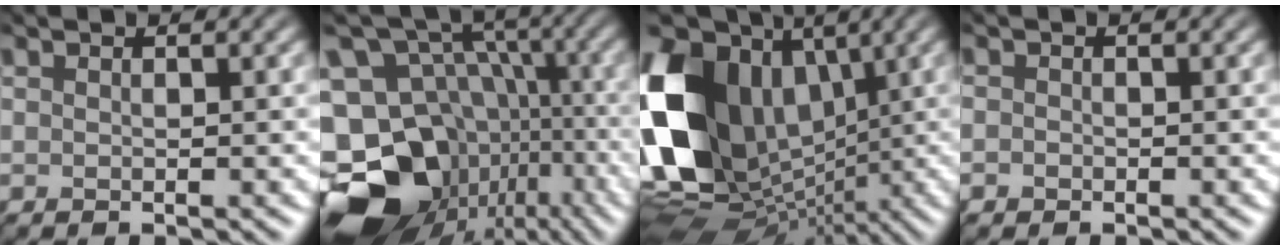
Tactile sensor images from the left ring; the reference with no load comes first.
{"total": 18.3, "force": [-8.6, 14.7, 6.7], "torque": [-0.136, -0.027, -0.122]}
{"total": 16.2, "force": [0.4, 12.0, 10.9], "torque": [-0.254, -0.001, 0.025]}
{"total": 0.9, "force": [-0.7, 0.2, -0.5], "torque": [-0.001, -0.001, -0.004]}